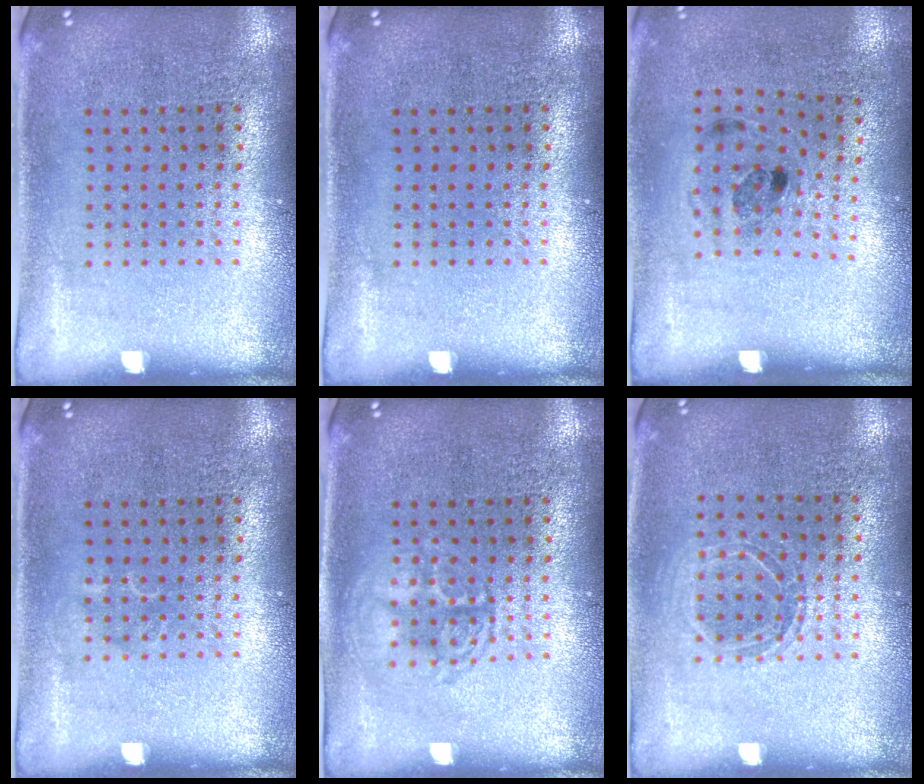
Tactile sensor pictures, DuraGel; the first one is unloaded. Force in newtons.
{"total": 0.0}
{"total": 1.2, "press": 0.8, "slide": 0.9}
{"total": 0.5, "press": 0.5, "slide": 0.1}
{"total": 2.4, "press": 2.3, "slide": 0.3}
{"total": 1.2, "press": 1.1, "slide": 0.4}